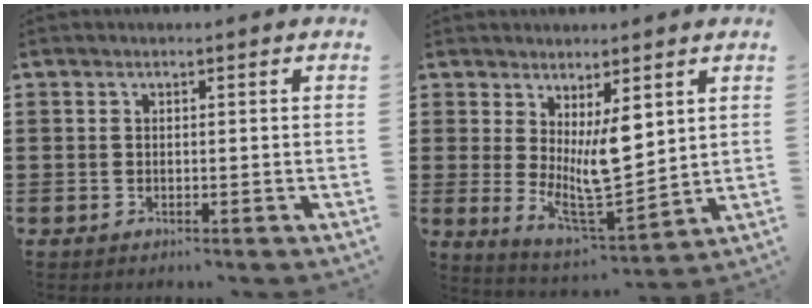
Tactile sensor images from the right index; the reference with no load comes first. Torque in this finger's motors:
{"motor_torque": [1.75, 0.39, 0.36, 0.21]}